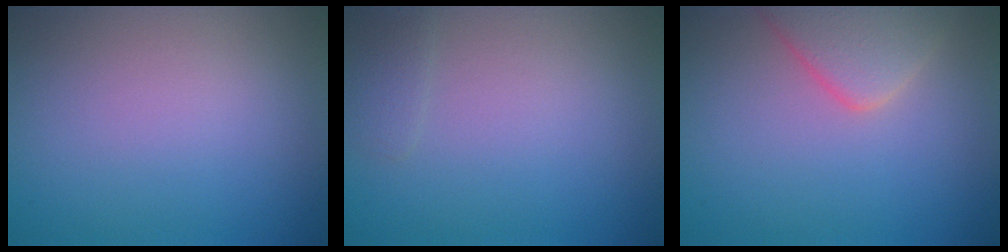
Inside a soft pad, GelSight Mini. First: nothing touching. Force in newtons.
{"total": 0.9, "press": 0.9, "slide": 0.0}
{"total": 4.0, "press": 4.0, "slide": 0.2}